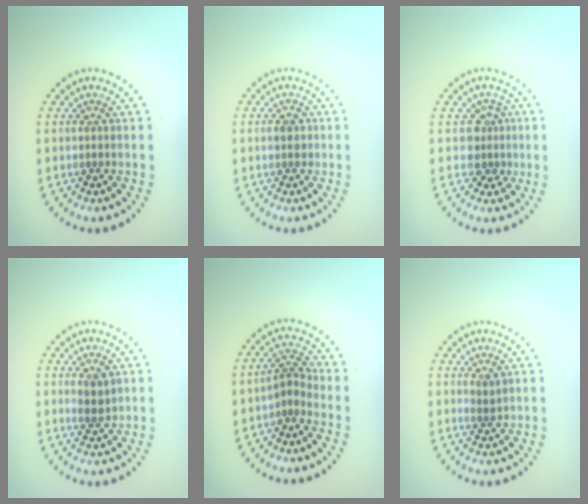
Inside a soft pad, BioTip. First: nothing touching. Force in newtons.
{"total": 0.9, "press": 0.9, "slide": 0.0}
{"total": 2.4, "press": 1.9, "slide": 1.5}
{"total": 1.5, "press": 1.4, "slide": 0.6}
{"total": 1.9, "press": 1.3, "slide": 1.5}
{"total": 0.7, "press": 0.2, "slide": 0.6}